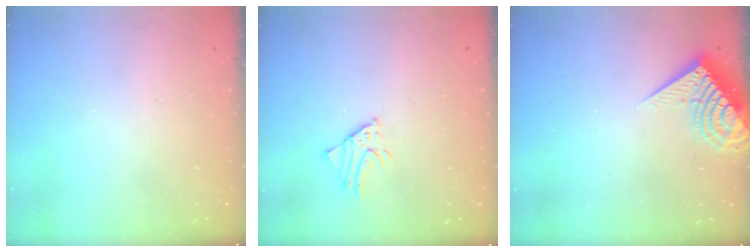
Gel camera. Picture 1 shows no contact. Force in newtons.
{"total": 2.6, "press": 2.6, "slide": 0.2}
{"total": 9.5, "press": 9.5, "slide": 0.8}